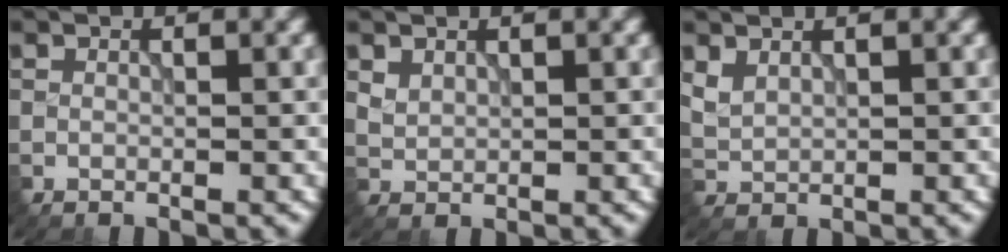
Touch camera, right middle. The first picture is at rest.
{"total": 1.1, "force": [0.8, 0.7, 0.3], "torque": [-0.007, -0.003, 0.022]}
{"total": 1.6, "force": [1.1, 0.8, 0.7], "torque": [-0.022, -0.002, 0.030]}